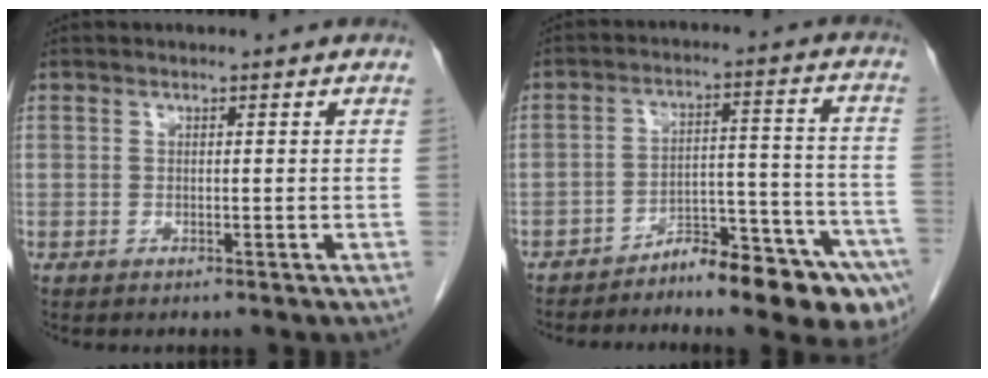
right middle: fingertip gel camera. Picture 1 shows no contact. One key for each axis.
{"total": 12.7, "fx": -9.5, "fy": 2.9, "fz": 8.0, "tx": -0.086, "ty": 0.046, "tz": -0.139}